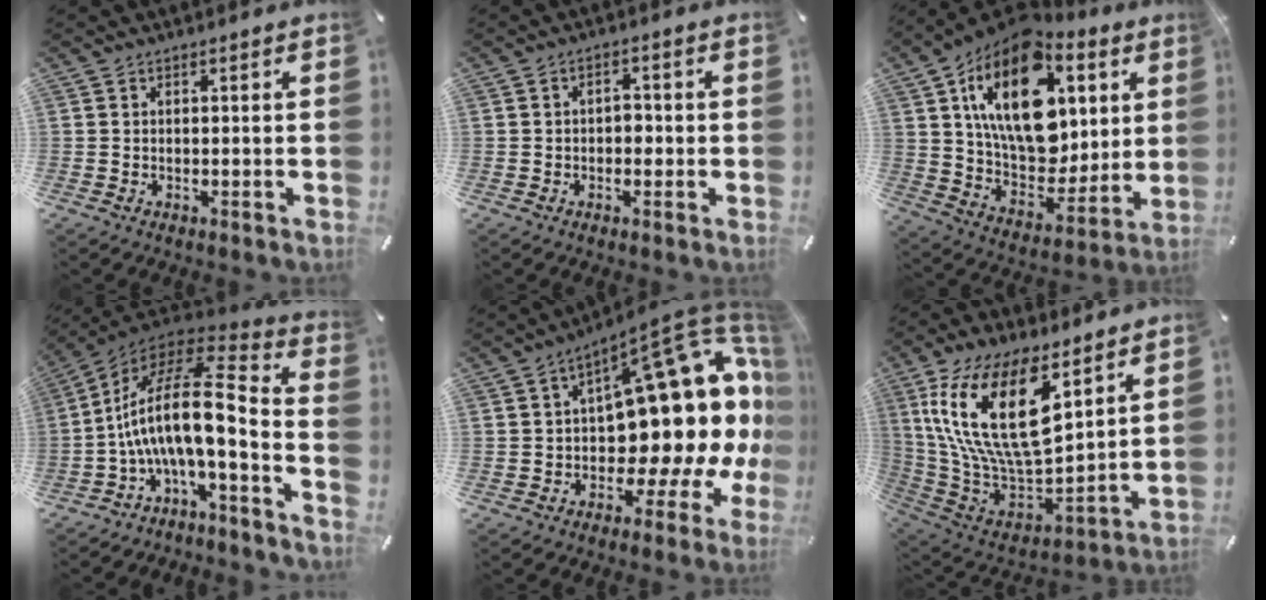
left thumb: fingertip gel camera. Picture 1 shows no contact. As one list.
[{"total": 2.5, "force": [-0.5, 1.8, 1.6], "torque": [-0.024, 0.003, -0.013]}, {"total": 22.8, "force": [7.7, 14.4, 15.9], "torque": [-0.274, -0.041, 0.130]}, {"total": 16.6, "force": [-1.5, 5.5, 15.6], "torque": [-0.307, -0.025, -0.032]}, {"total": 25.5, "force": [5.3, 13.8, 20.8], "torque": [-0.254, -0.068, 0.102]}, {"total": 24.2, "force": [10.5, 11.2, 18.6], "torque": [-0.399, -0.062, 0.182]}]